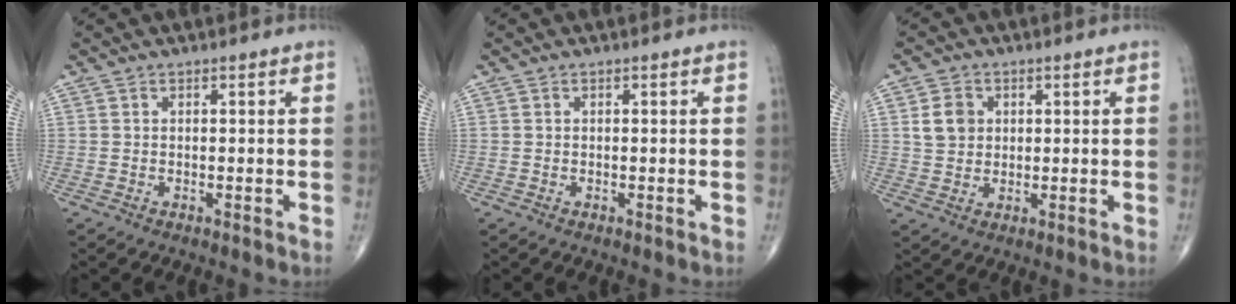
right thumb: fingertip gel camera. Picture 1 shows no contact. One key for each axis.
{"total": 0.0}
{"total": 5.0, "fx": 1.3, "fy": 4.1, "fz": 2.6, "tx": -0.029, "ty": -0.004, "tz": 0.023}